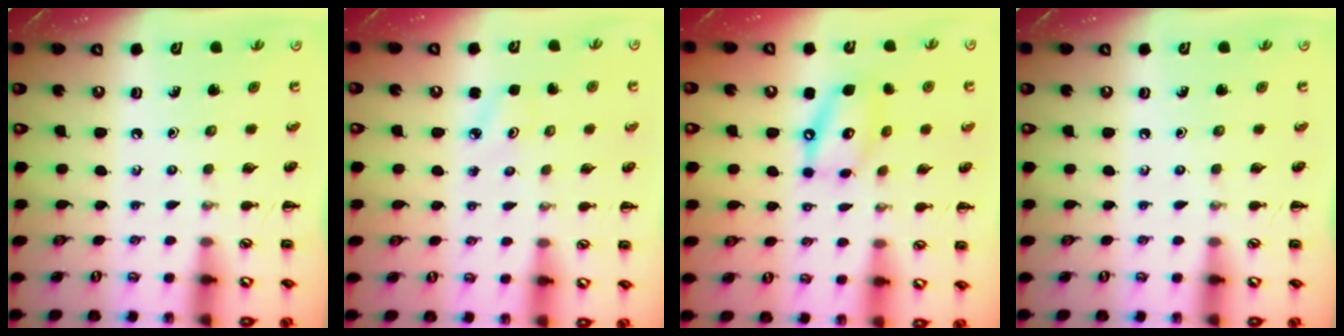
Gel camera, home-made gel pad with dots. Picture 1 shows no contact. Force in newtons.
{"total": 2.1, "press": 2.0, "slide": 0.6}
{"total": 12.1, "press": 11.8, "slide": 2.8}
{"total": 0.0}